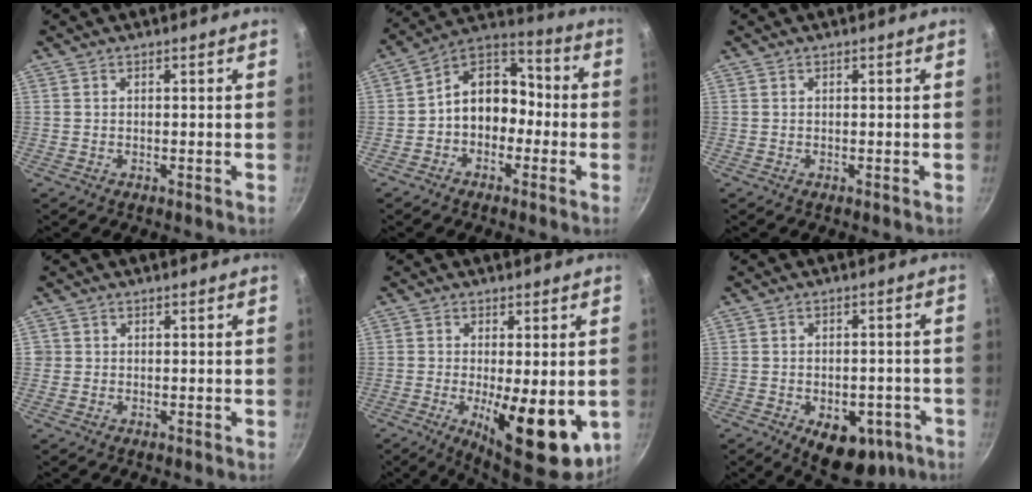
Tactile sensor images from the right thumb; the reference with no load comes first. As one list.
[{"total": 12.5, "force": [-1.6, 9.1, 8.5], "torque": [-0.096, 0.049, -0.044]}, {"total": 0.0}, {"total": 1.1, "force": [0.0, 1.1, 0.1], "torque": [0.006, 0.004, -0.001]}, {"total": 15.4, "force": [-3.6, 5.6, 13.9], "torque": [-0.179, -0.024, -0.035]}, {"total": 11.5, "force": [-5.6, 6.6, 7.5], "torque": [-0.079, 0.019, -0.068]}]